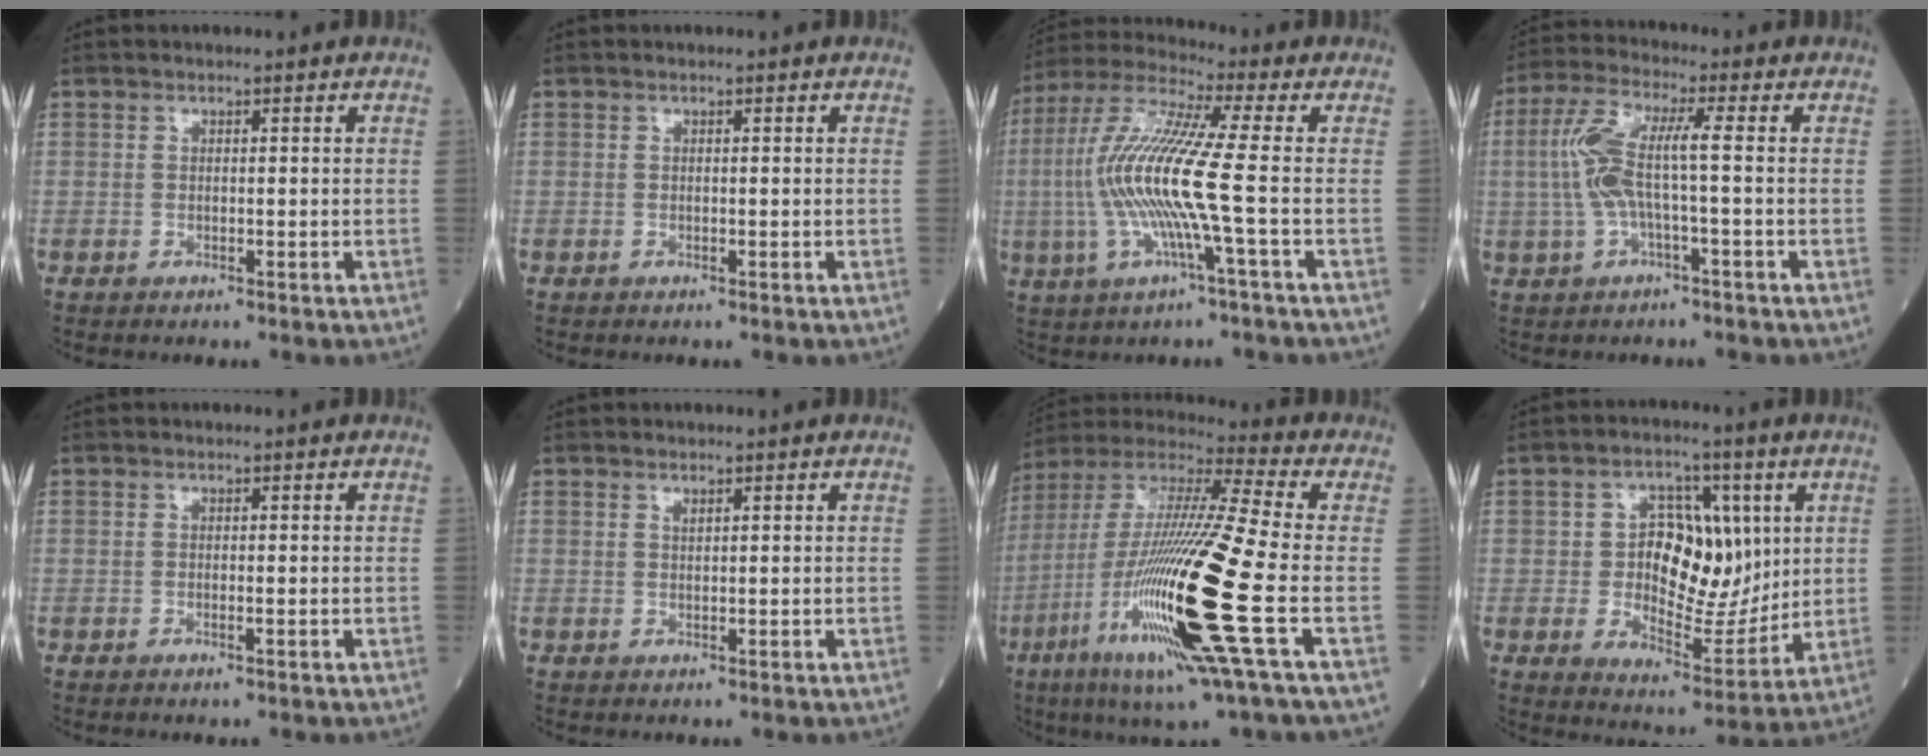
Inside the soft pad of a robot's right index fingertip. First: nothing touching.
{"total": 0.0}
{"total": 13.4, "force": [-1.8, -0.3, 13.3], "torque": [-0.285, 0.005, -0.047]}
{"total": 7.8, "force": [-0.3, 1.1, 7.7], "torque": [-0.176, 0.025, -0.010]}
{"total": 0.7, "force": [-0.2, 0.0, 0.6], "torque": [-0.014, -0.002, -0.002]}
{"total": 0.6, "force": [0.5, 0.1, 0.4], "torque": [-0.009, -0.004, 0.009]}
{"total": 24.3, "force": [-7.0, 1.0, 23.3], "torque": [-0.481, -0.038, -0.136]}
{"total": 12.2, "force": [1.9, 6.7, 10.0], "torque": [-0.154, 0.010, 0.038]}